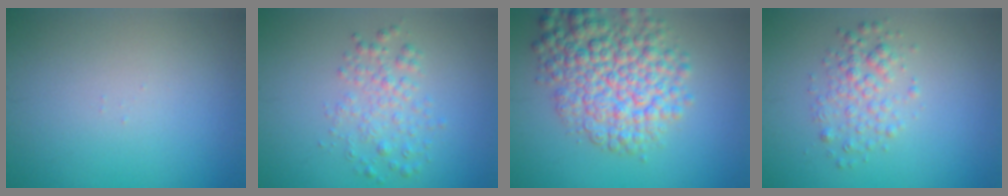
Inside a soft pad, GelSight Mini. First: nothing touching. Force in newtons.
{"total": 2.5, "press": 2.5, "slide": 0.0}
{"total": 7.7, "press": 7.7, "slide": 0.2}
{"total": 2.5, "press": 2.5, "slide": 0.1}